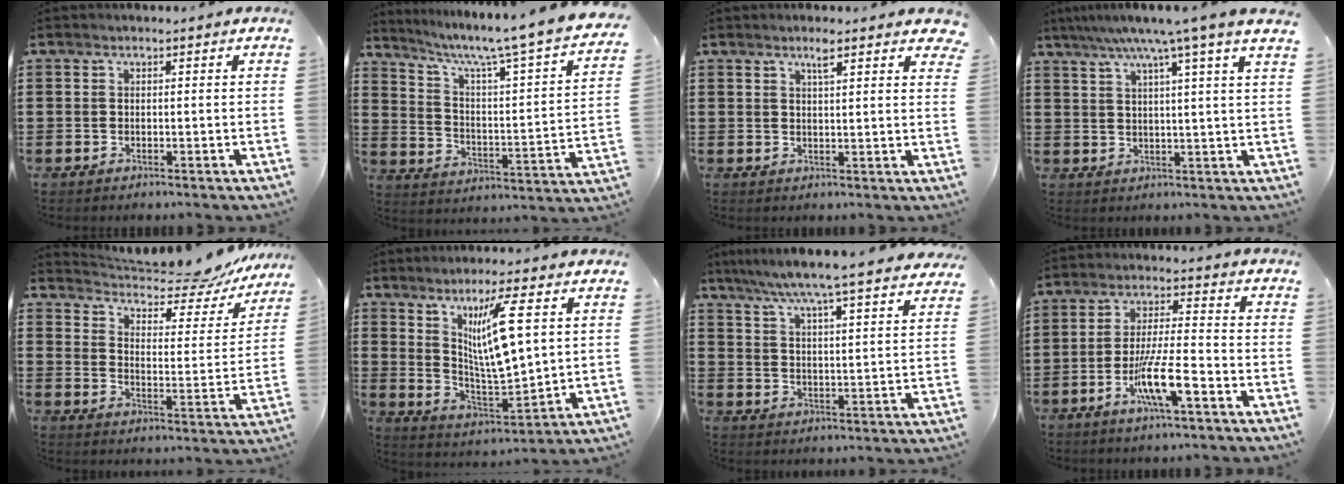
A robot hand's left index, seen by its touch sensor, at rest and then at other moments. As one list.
[{"total": 6.7, "force": [5.4, -0.7, 4.0], "torque": [-0.100, -0.052, 0.076]}, {"total": 3.5, "force": [2.7, 0.1, 2.2], "torque": [-0.033, -0.008, 0.042]}, {"total": 6.9, "force": [5.1, -0.4, 4.7], "torque": [-0.108, -0.015, 0.082]}, {"total": 6.8, "force": [6.3, 1.1, 2.1], "torque": [-0.049, -0.048, 0.104]}, {"total": 10.3, "force": [4.2, 2.0, 9.2], "torque": [-0.175, -0.013, 0.066]}, {"total": 6.6, "force": [5.8, -1.0, 2.8], "torque": [-0.078, -0.043, 0.094]}, {"total": 8.6, "force": [-4.0, 1.3, 7.5], "torque": [-0.153, -0.008, -0.079]}]